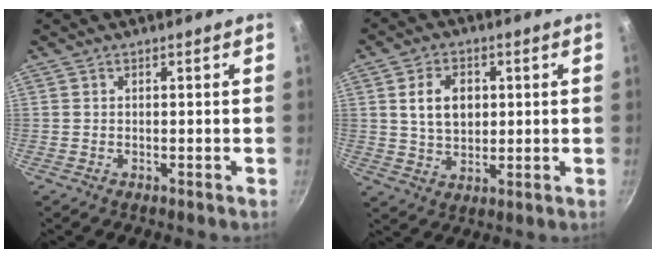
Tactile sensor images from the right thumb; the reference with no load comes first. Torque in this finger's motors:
{"motor_torque": [-0.24, 0.76, 0.09, 0.28, 0.03]}